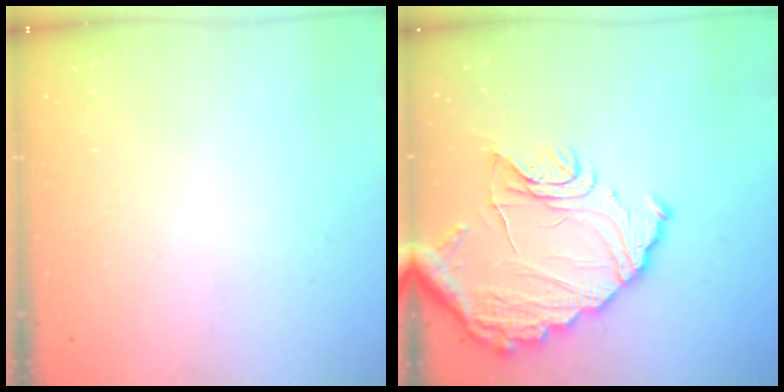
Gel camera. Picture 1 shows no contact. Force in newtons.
{"total": 17.4, "press": 17.3, "slide": 1.3}